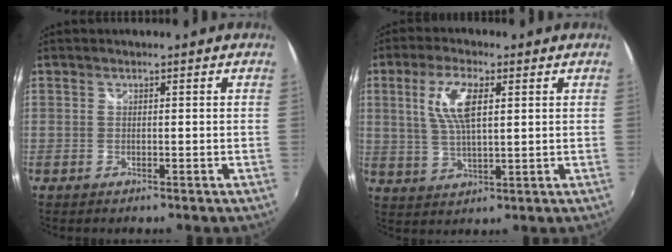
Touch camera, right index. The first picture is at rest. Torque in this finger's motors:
{"motor_torque": [1.19, 0.23, 0.59, 0.16]}